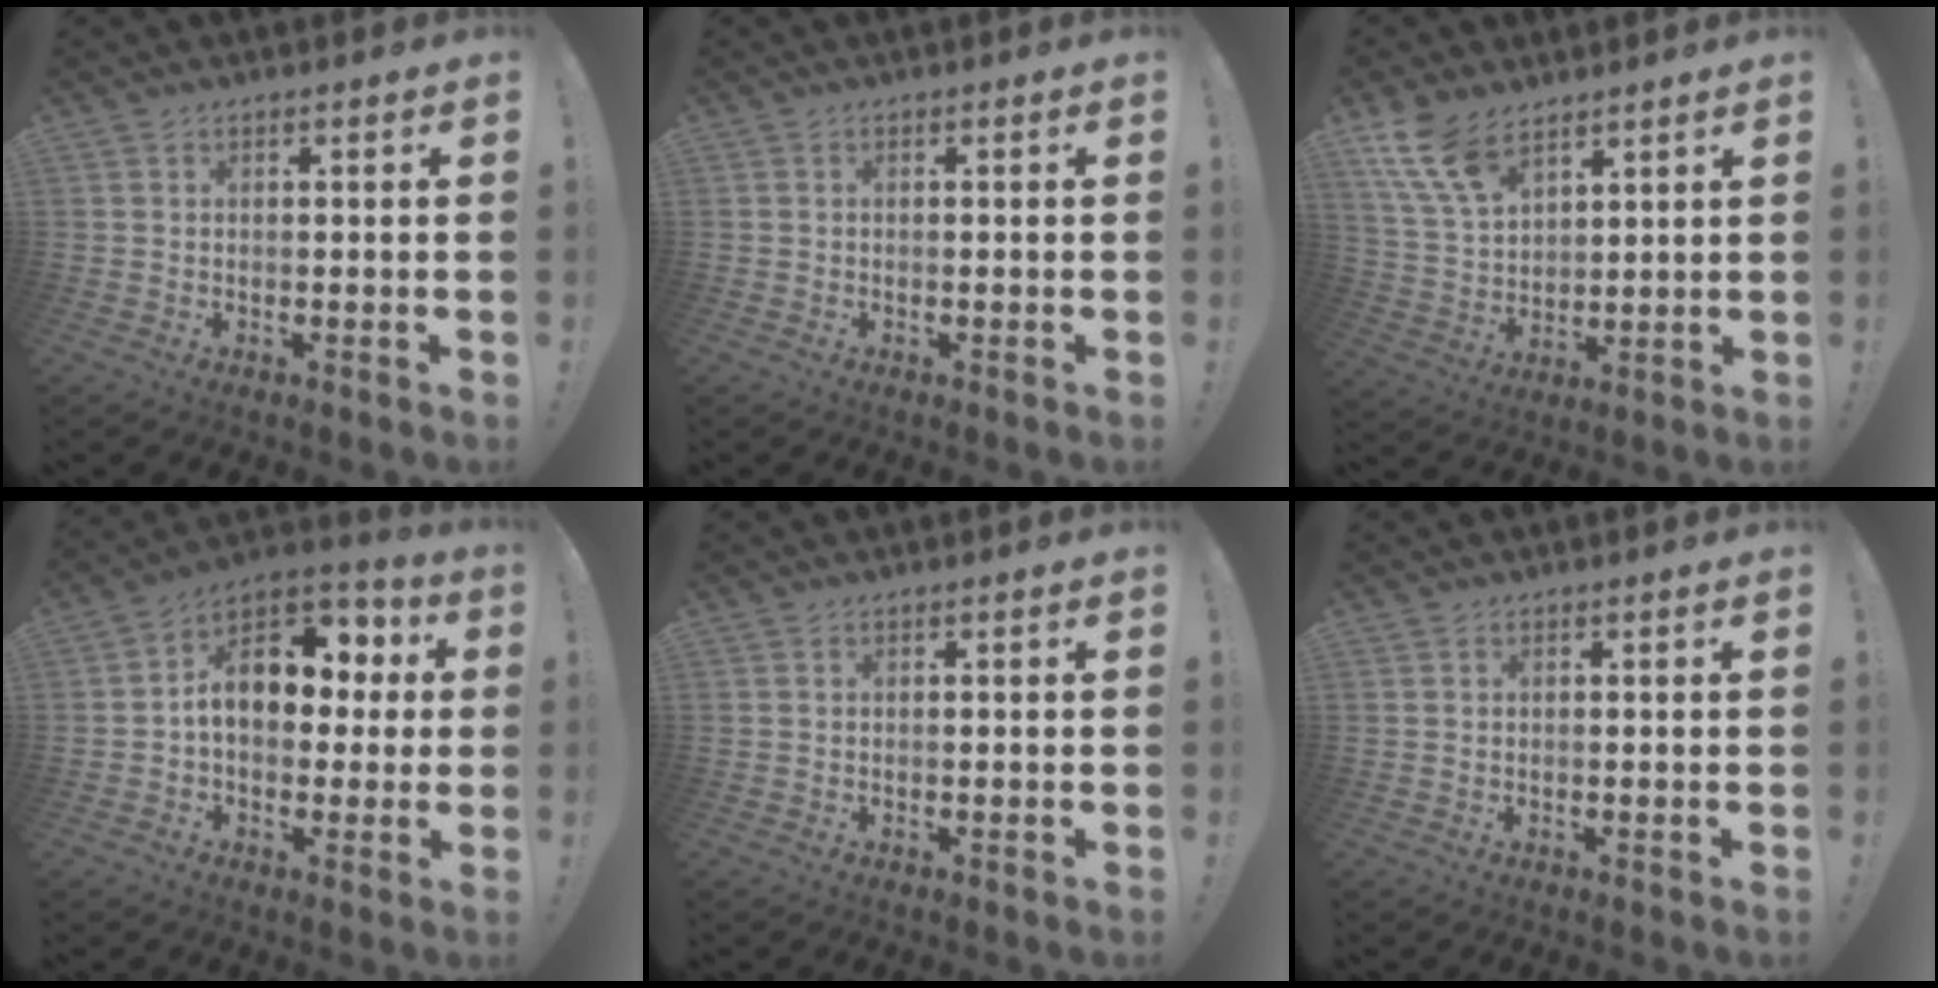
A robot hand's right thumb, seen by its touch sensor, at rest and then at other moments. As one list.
[{"total": 0.0}, {"total": 12.1, "force": [8.3, 6.0, 6.3], "torque": [-0.126, -0.035, 0.163]}, {"total": 14.0, "force": [2.0, 10.1, 9.5], "torque": [-0.127, 0.004, 0.042]}, {"total": 0.0}, {"total": 0.0}]